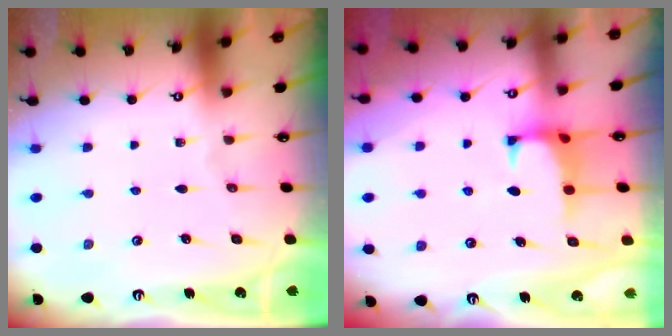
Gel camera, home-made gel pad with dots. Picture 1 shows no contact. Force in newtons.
{"total": 0.8, "press": 0.6, "slide": 0.5}